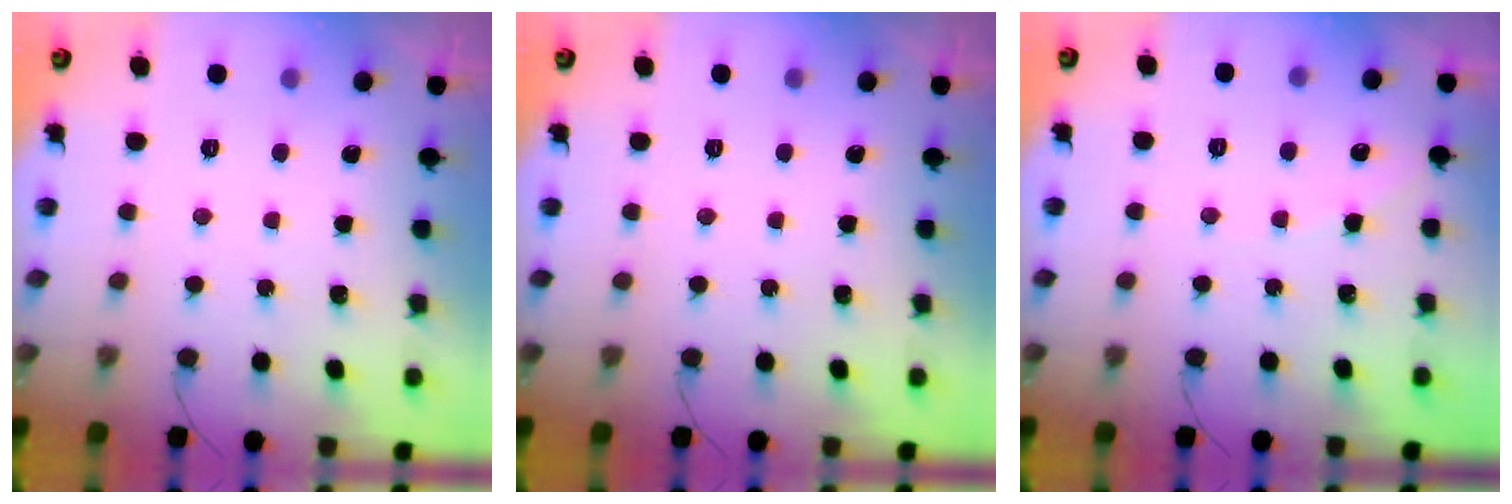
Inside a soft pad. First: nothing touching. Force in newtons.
{"total": 0.0}
{"total": 4.4, "press": 4.4, "slide": 0.3}